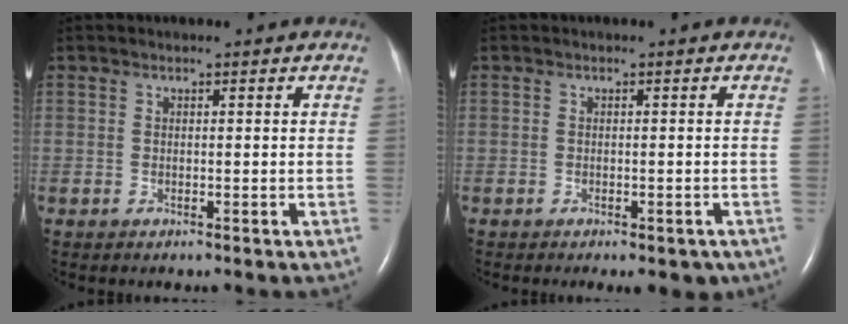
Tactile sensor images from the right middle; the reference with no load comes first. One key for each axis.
{"total": 3.8, "fx": -2.7, "fy": 1.6, "fz": 2.1, "tx": -0.021, "ty": -0.004, "tz": -0.030}